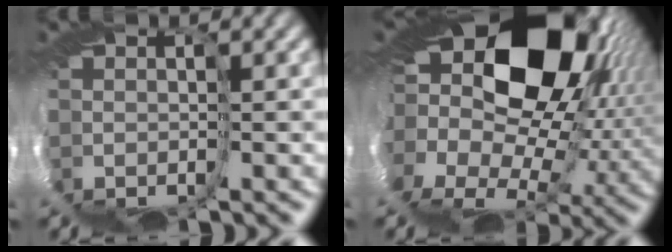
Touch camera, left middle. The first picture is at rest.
{"total": 15.8, "force": [7.4, 9.0, 10.6], "torque": [-0.204, 0.003, 0.123]}